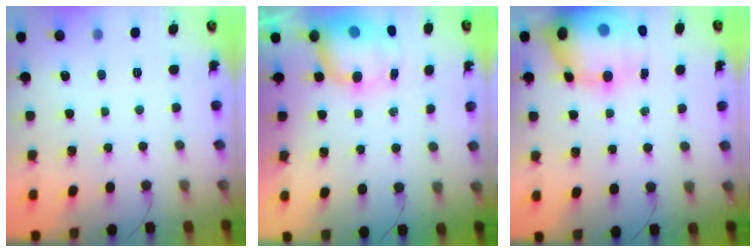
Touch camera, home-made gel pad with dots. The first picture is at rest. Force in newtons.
{"total": 9.6, "press": 9.3, "slide": 2.6}
{"total": 22.4, "press": 22.0, "slide": 4.0}